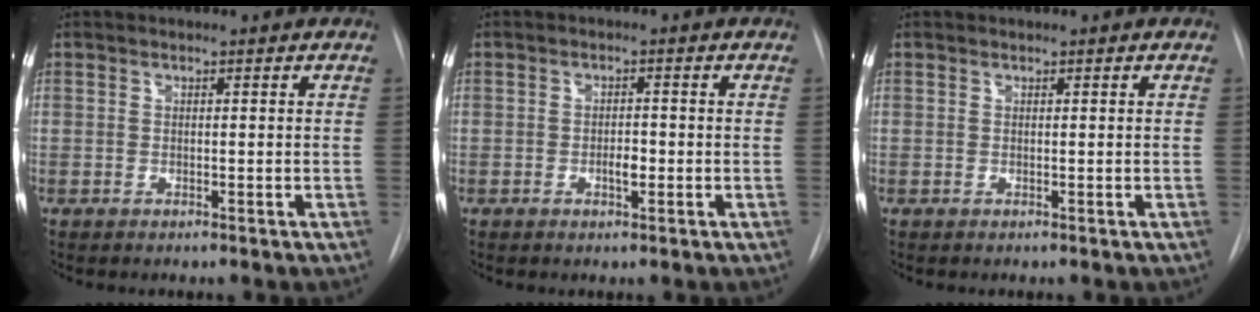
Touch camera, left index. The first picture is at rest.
{"total": 2.0, "force": [-0.9, 0.7, 1.6], "torque": [-0.028, -0.003, -0.014]}
{"total": 0.0}